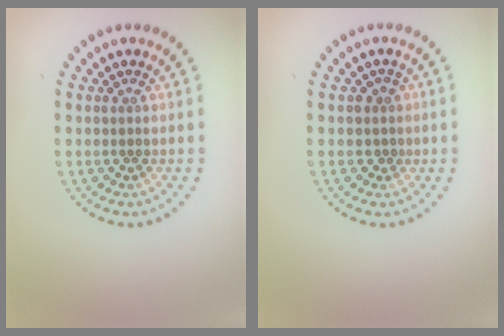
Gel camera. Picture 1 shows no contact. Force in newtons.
{"total": 1.3, "press": 1.1, "slide": 0.8}